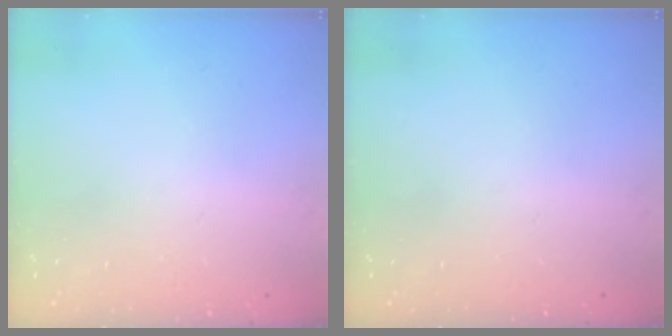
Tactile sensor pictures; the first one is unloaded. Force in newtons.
{"total": 0.0}